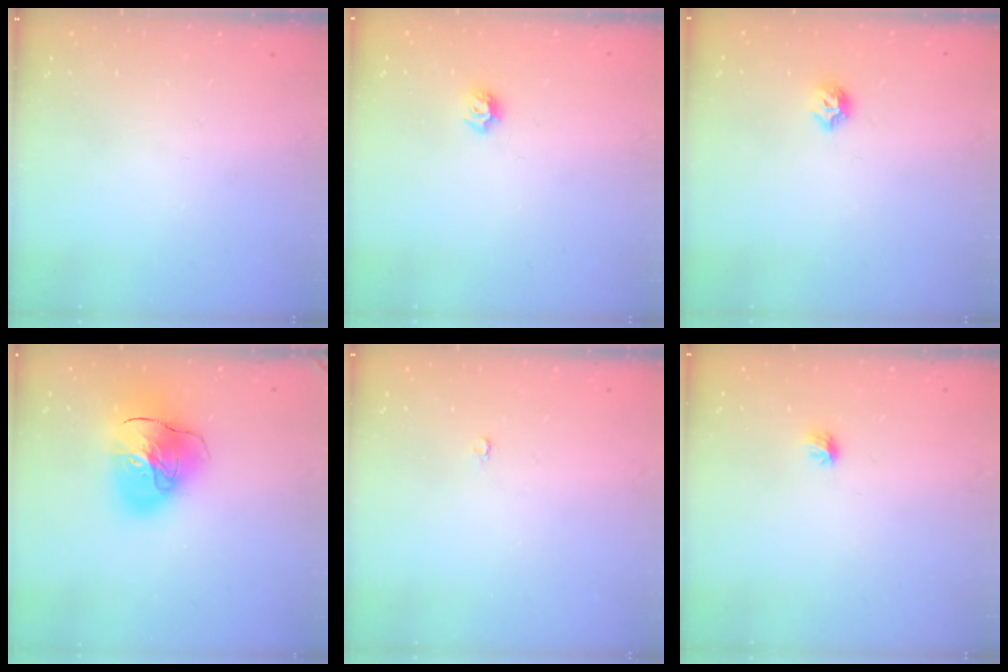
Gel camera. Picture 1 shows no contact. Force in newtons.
{"total": 6.5, "press": 6.5, "slide": 0.8}
{"total": 6.4, "press": 6.3, "slide": 0.9}
{"total": 17.4, "press": 17.2, "slide": 2.3}
{"total": 2.0, "press": 2.0, "slide": 0.4}
{"total": 4.2, "press": 4.1, "slide": 1.0}